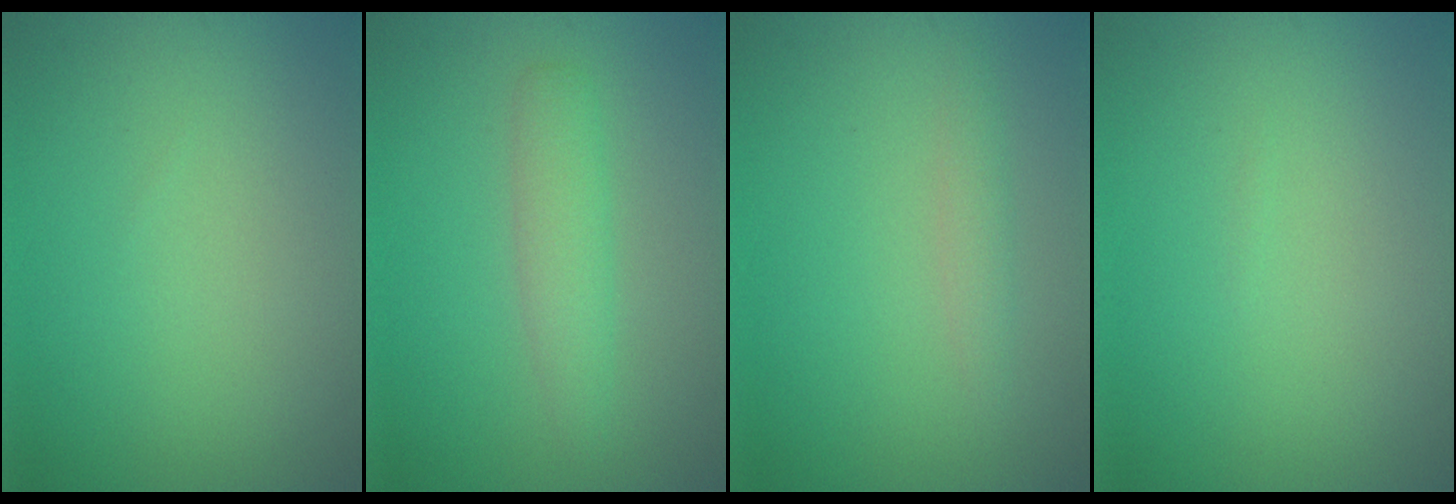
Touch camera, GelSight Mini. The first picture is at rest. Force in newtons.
{"total": 2.4, "press": 2.4, "slide": 0.1}
{"total": 1.1, "press": 1.1, "slide": 0.1}
{"total": 0.0}